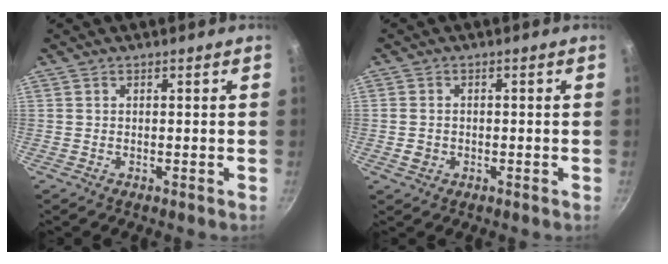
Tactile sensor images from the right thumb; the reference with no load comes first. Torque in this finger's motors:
{"motor_torque": [-0.22, 0.24, -0.33, 0.19, 0.00]}